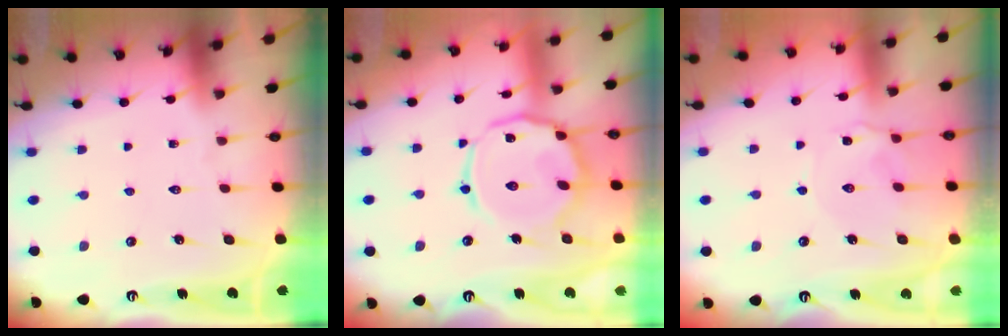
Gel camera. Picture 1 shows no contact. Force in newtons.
{"total": 12.5, "press": 12.4, "slide": 0.9}
{"total": 2.3, "press": 2.2, "slide": 0.4}